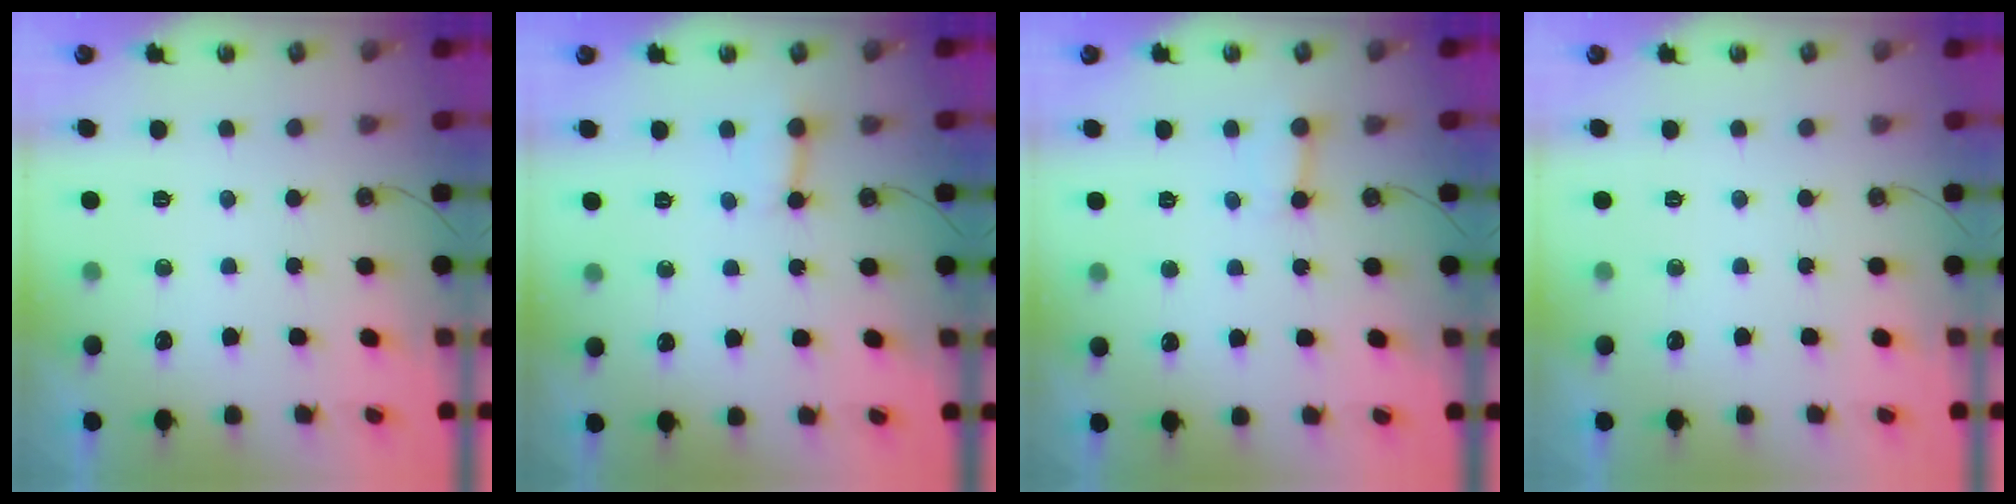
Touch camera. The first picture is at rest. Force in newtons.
{"total": 3.0, "press": 2.9, "slide": 0.5}
{"total": 2.6, "press": 2.6, "slide": 0.2}
{"total": 0.0}